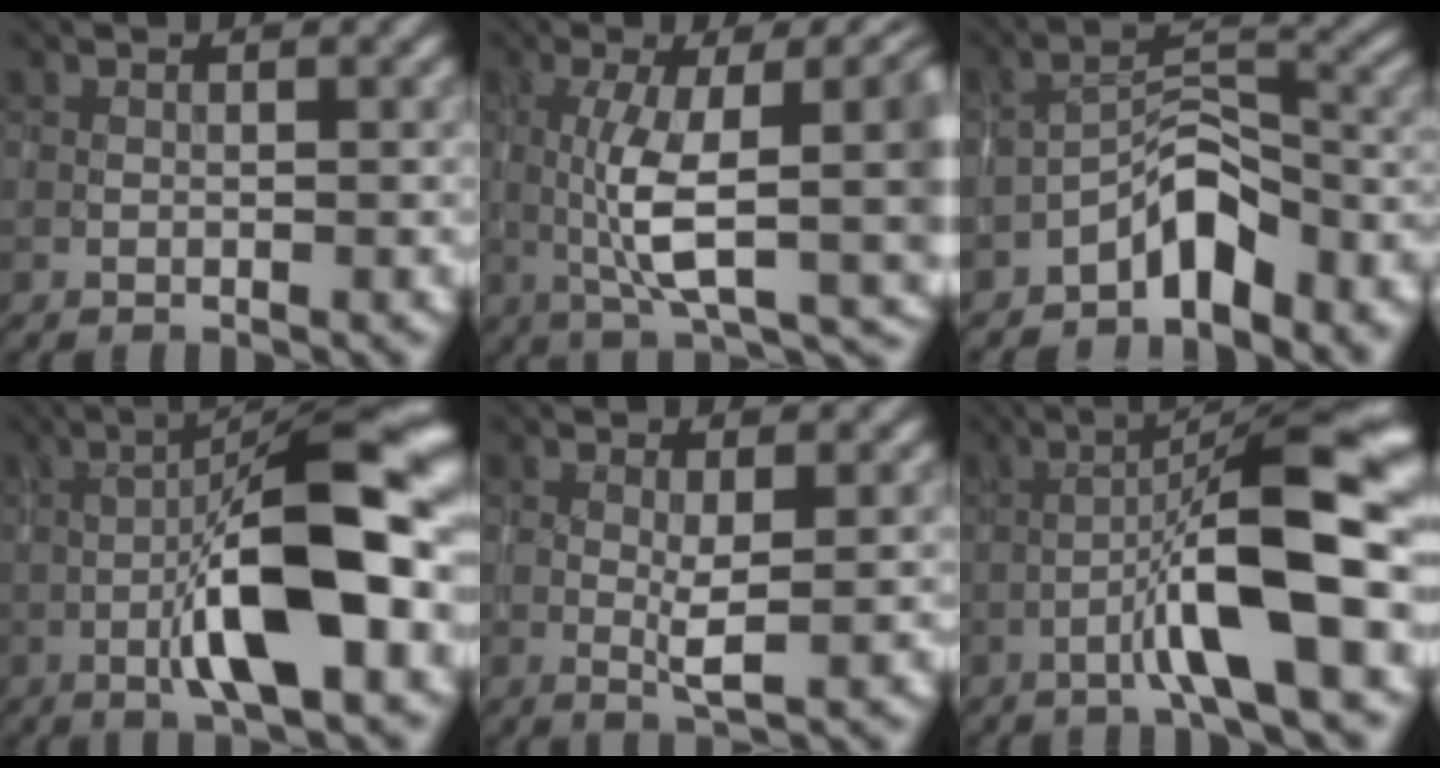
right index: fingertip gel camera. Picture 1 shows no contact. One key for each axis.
{"total": 13.2, "fx": 0.8, "fy": 4.8, "fz": 12.3, "tx": -0.196, "ty": -0.007, "tz": 0.027}
{"total": 7.2, "fx": -4.9, "fy": 2.9, "fz": 4.4, "tx": -0.053, "ty": 0.011, "tz": -0.091}
{"total": 11.5, "fx": -2.0, "fy": 2.5, "fz": 11.0, "tx": -0.176, "ty": 0.014, "tz": -0.037}
{"total": 2.0, "fx": 0.3, "fy": 0.1, "fz": 2.0, "tx": -0.043, "ty": -0.003, "tz": 0.004}
{"total": 10.0, "fx": -2.8, "fy": 1.1, "fz": 9.6, "tx": -0.148, "ty": 0.025, "tz": -0.048}